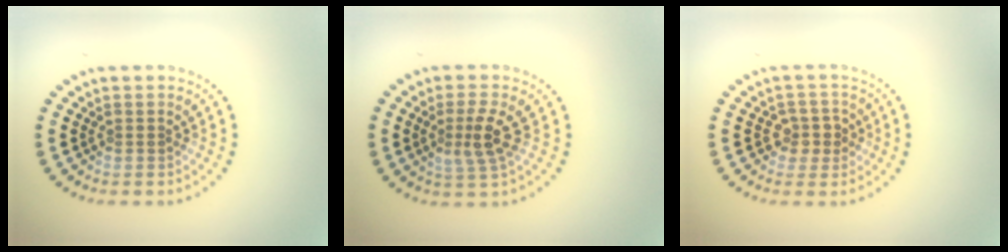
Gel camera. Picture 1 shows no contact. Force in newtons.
{"total": 2.9, "press": 2.6, "slide": 1.4}
{"total": 2.4, "press": 2.2, "slide": 0.8}